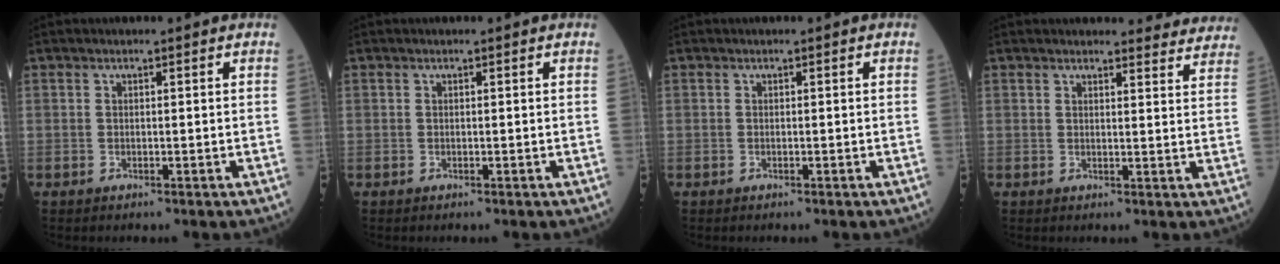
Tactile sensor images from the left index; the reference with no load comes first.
{"total": 0.0}
{"total": 0.0}
{"total": 10.6, "force": [10.4, 1.8, 1.2], "torque": [0.028, -0.020, 0.086]}